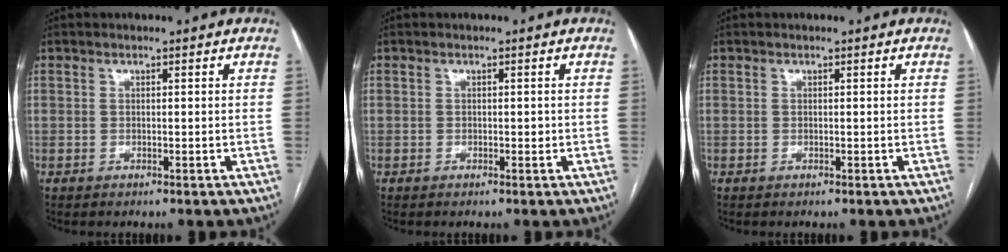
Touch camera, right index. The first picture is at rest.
{"total": 0.7, "force": [0.0, 0.5, 0.6], "torque": [-0.004, 0.001, -0.001]}
{"total": 0.0}